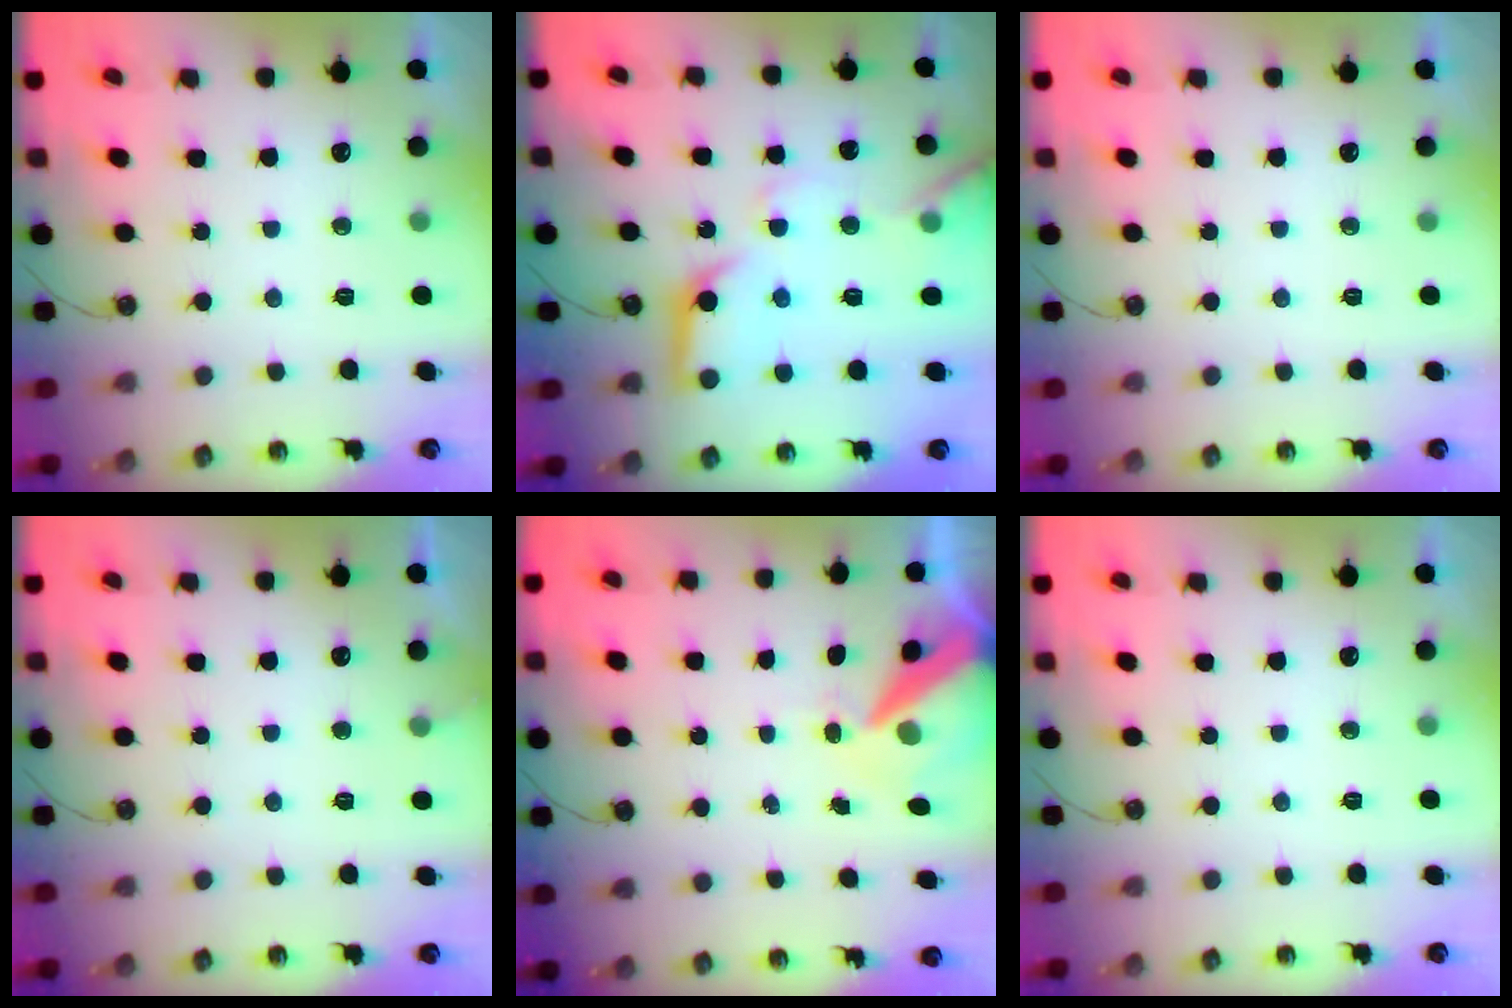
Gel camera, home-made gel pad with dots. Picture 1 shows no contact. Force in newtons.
{"total": 15.8, "press": 15.6, "slide": 2.0}
{"total": 0.0}
{"total": 4.5, "press": 4.5, "slide": 0.3}
{"total": 10.9, "press": 10.8, "slide": 1.3}
{"total": 0.0}